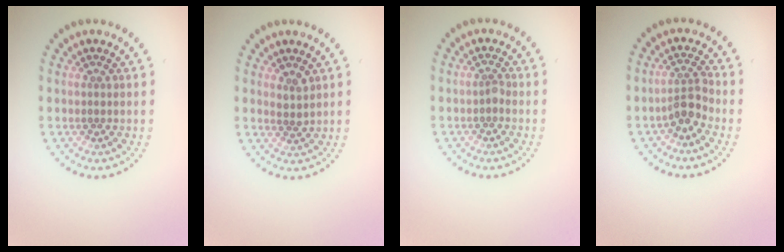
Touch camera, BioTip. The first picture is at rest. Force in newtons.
{"total": 1.3, "press": 1.1, "slide": 0.7}
{"total": 0.7, "press": 0.5, "slide": 0.4}
{"total": 2.3, "press": 1.8, "slide": 1.5}